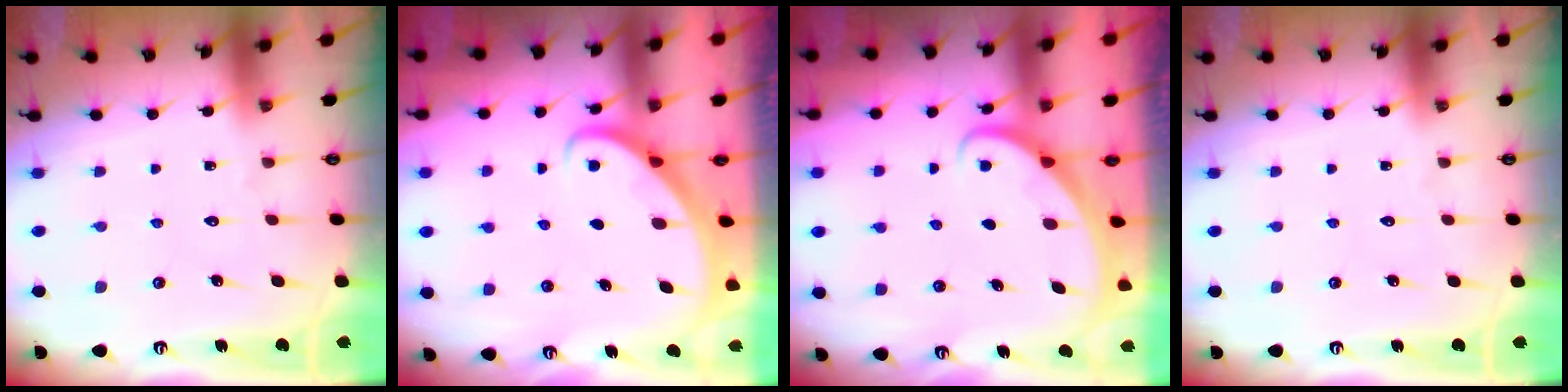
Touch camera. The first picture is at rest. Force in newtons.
{"total": 2.7, "press": 2.7, "slide": 0.2}
{"total": 2.3, "press": 2.3, "slide": 0.1}
{"total": 0.0}